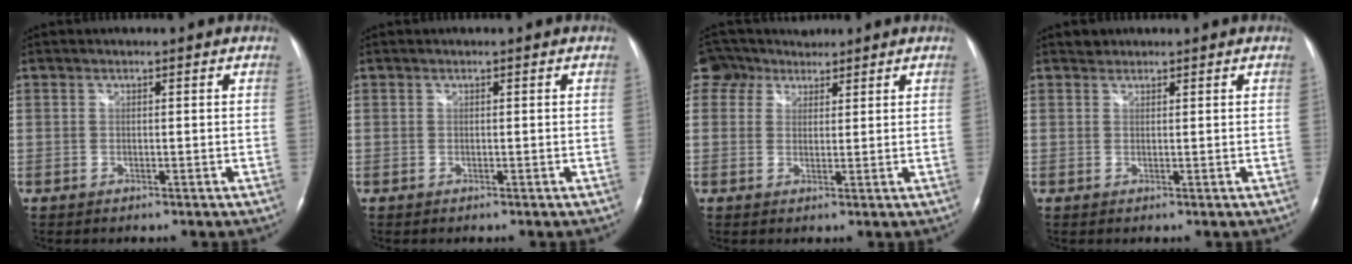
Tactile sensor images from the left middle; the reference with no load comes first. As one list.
[{"total": 0.0}, {"total": 4.5, "force": [3.3, 3.0, -0.1], "torque": [-0.008, 0.026, 0.061]}, {"total": 1.0, "force": [0.9, 0.5, -0.1], "torque": [0.002, 0.003, 0.011]}]